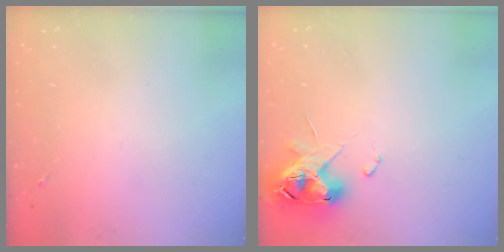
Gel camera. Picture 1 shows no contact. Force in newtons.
{"total": 11.5, "press": 11.4, "slide": 1.5}